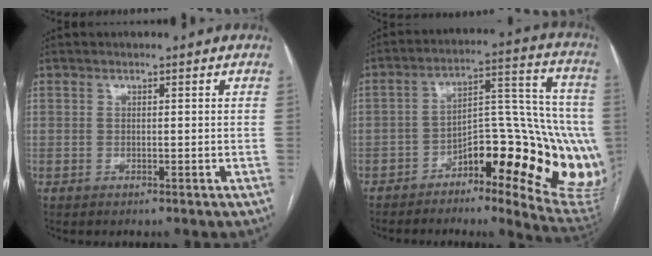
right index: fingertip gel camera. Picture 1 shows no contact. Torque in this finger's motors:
{"motor_torque": [1.04, -0.59, 0.63, 0.13]}